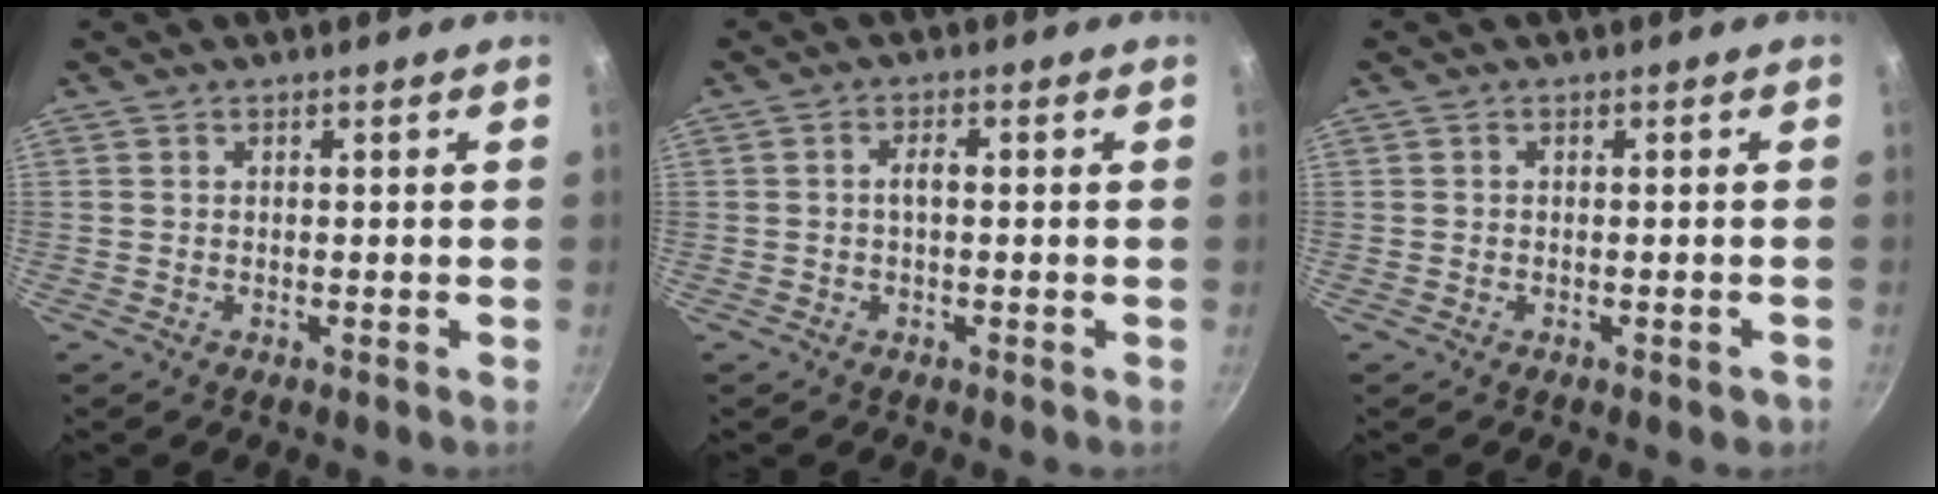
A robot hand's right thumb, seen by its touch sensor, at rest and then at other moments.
{"total": 2.0, "force": [-0.1, 0.9, 1.8], "torque": [-0.034, 0.010, -0.004]}
{"total": 1.6, "force": [-0.9, 0.9, 0.9], "torque": [-0.005, 0.015, -0.001]}